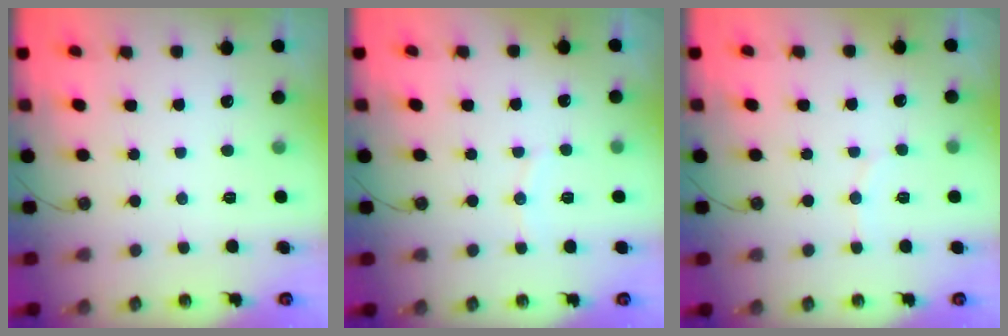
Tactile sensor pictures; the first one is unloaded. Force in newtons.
{"total": 3.8, "press": 3.7, "slide": 0.8}
{"total": 5.5, "press": 5.4, "slide": 1.0}